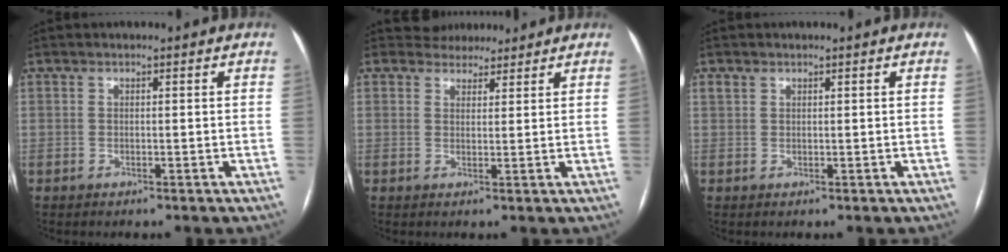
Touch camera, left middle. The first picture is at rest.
{"total": 4.0, "force": [3.5, 1.9, -0.3], "torque": [0.007, 0.010, 0.048]}
{"total": 0.8, "force": [0.6, 0.5, 0.2], "torque": [-0.005, 0.006, 0.013]}